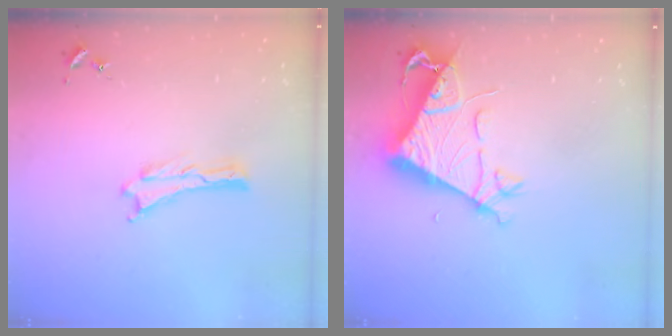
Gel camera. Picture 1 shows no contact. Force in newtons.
{"total": 7.4, "press": 7.4, "slide": 0.7}